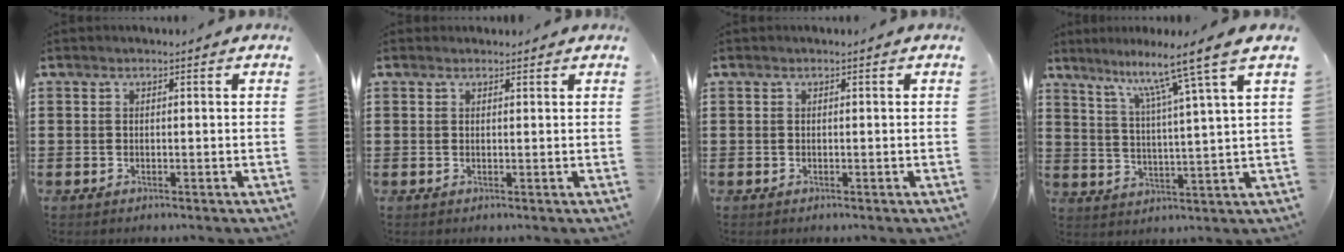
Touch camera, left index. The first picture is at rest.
{"total": 0.7, "force": [0.6, 0.2, 0.1], "torque": [-0.003, 0.002, 0.013]}
{"total": 0.0}
{"total": 9.6, "force": [7.1, -1.1, 6.3], "torque": [-0.131, -0.036, 0.109]}